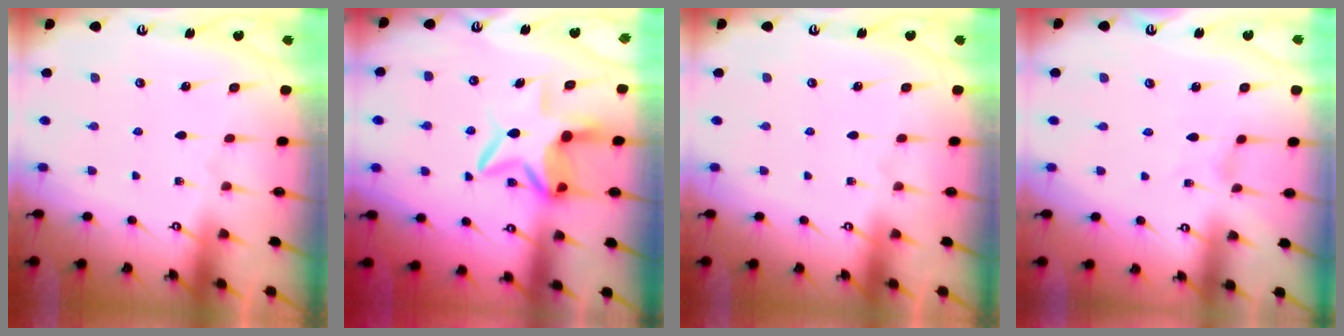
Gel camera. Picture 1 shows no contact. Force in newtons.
{"total": 7.2, "press": 7.1, "slide": 0.8}
{"total": 0.0}
{"total": 0.0}